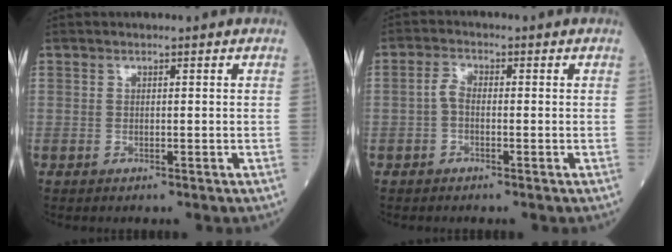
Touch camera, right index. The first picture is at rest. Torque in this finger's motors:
{"motor_torque": [0.09, -0.08, 0.05, 0.04]}